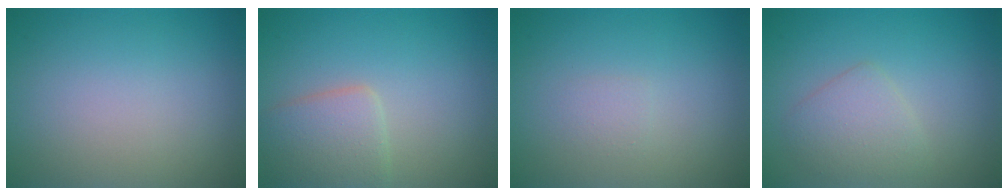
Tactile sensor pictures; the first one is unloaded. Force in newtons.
{"total": 3.4, "press": 3.4, "slide": 0.3}
{"total": 0.8, "press": 0.8, "slide": 0.1}
{"total": 2.6, "press": 2.6, "slide": 0.0}